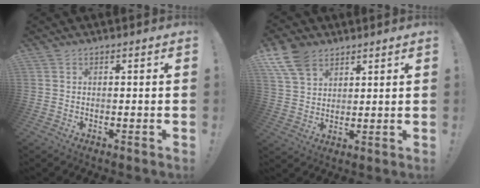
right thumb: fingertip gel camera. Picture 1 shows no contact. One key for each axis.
{"total": 10.2, "fx": 6.6, "fy": 6.3, "fz": 4.6, "tx": -0.089, "ty": -0.025, "tz": 0.131}